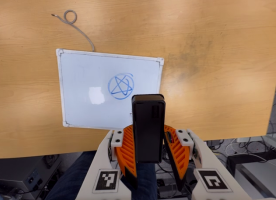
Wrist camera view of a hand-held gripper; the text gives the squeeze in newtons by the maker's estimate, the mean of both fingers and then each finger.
{"total": 5.2, "left": 4.5, "right": 5.9}